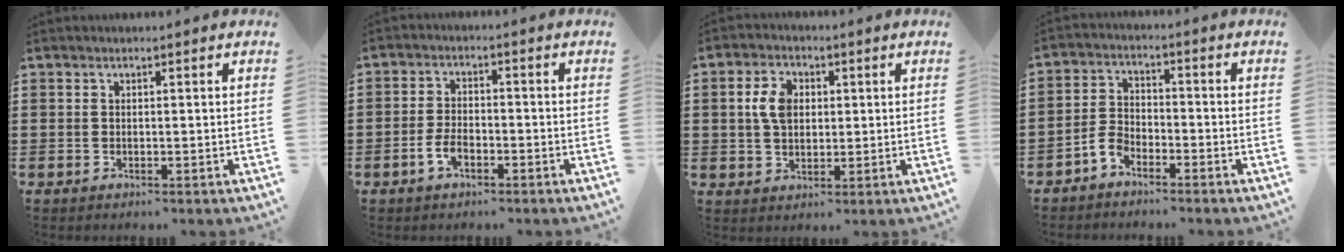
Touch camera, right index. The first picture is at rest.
{"total": 3.5, "force": [-1.8, 1.7, 2.4], "torque": [-0.058, -0.001, -0.037]}
{"total": 5.2, "force": [0.9, 3.5, 3.7], "torque": [-0.090, 0.011, 0.011]}
{"total": 3.7, "force": [-2.8, 1.6, 1.6], "torque": [-0.048, 0.003, -0.061]}